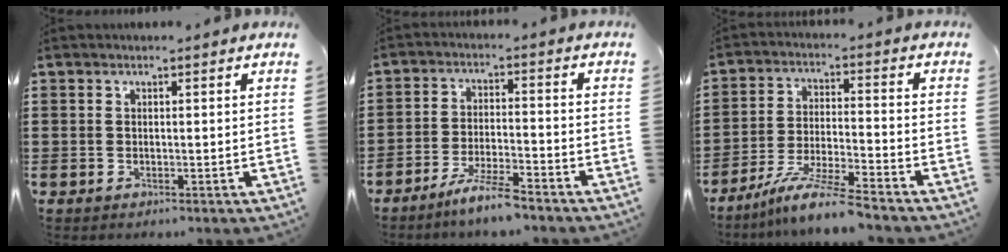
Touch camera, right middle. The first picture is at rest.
{"total": 5.9, "force": [-5.3, 0.6, 2.5], "torque": [-0.053, -0.001, -0.102]}
{"total": 8.5, "force": [-7.3, -0.4, 4.2], "torque": [-0.087, -0.010, -0.143]}